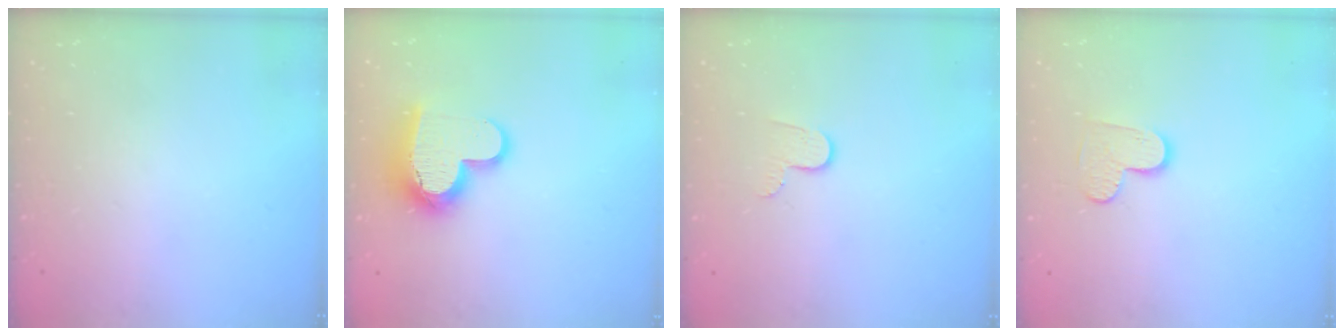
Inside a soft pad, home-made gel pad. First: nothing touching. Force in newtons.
{"total": 14.6, "press": 14.5, "slide": 1.2}
{"total": 4.6, "press": 4.6, "slide": 0.5}
{"total": 6.3, "press": 6.3, "slide": 0.1}